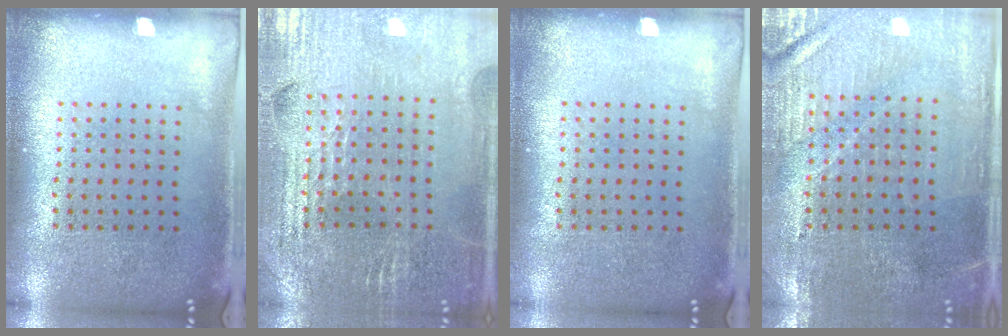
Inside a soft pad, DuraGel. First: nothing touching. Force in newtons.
{"total": 2.9, "press": 2.9, "slide": 0.6}
{"total": 0.0}
{"total": 1.1, "press": 1.1, "slide": 0.2}